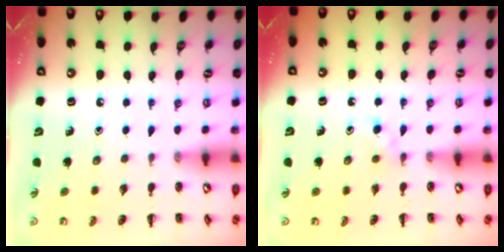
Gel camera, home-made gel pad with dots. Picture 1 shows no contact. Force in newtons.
{"total": 2.7, "press": 2.5, "slide": 1.1}